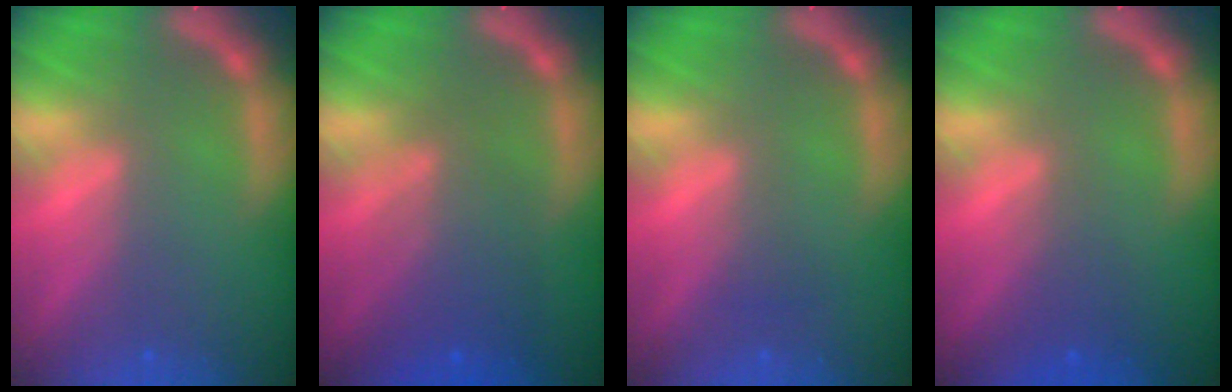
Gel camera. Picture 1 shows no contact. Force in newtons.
{"total": 5.6}
{"total": 1.0}
{"total": 1.9}